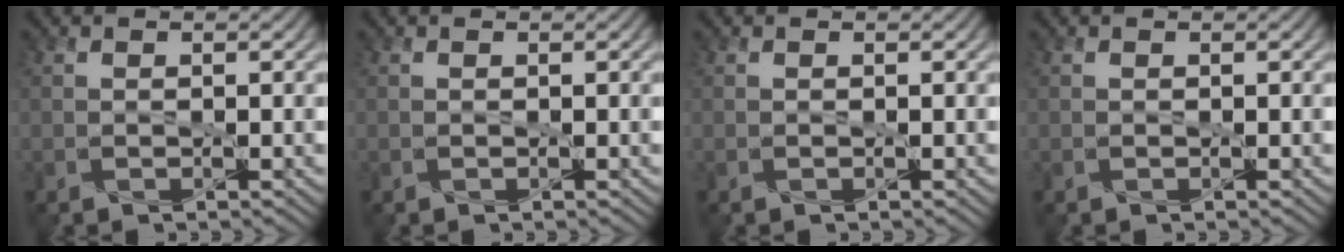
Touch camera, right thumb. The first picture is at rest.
{"total": 0.0}
{"total": 0.0}
{"total": 0.0}